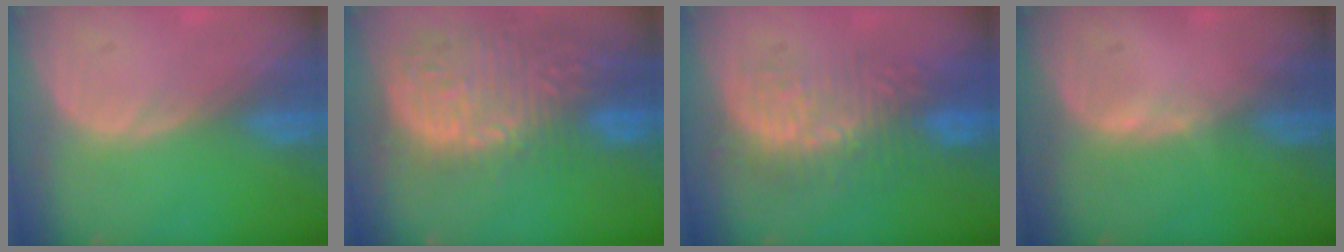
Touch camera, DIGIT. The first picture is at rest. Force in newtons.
{"total": 15.3, "press": 12.6, "slide": 8.7}
{"total": 9.0, "press": 8.7, "slide": 2.2}
{"total": 0.6, "press": 0.5, "slide": 0.3}